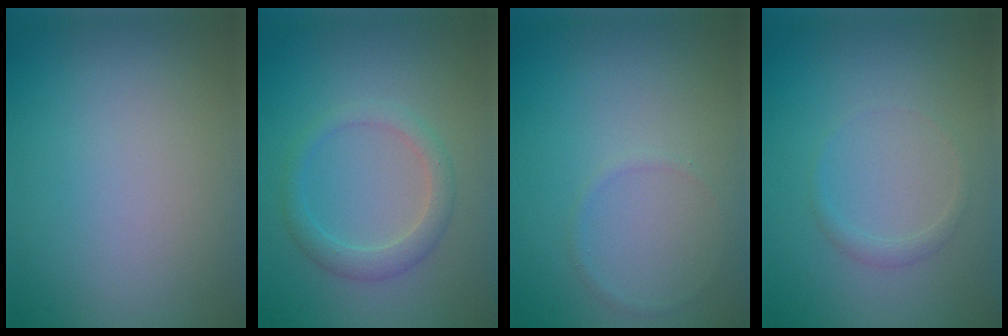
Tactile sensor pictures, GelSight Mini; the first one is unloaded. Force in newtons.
{"total": 2.4, "press": 2.4, "slide": 0.2}
{"total": 0.6, "press": 0.6, "slide": 0.1}
{"total": 0.9, "press": 0.9, "slide": 0.2}